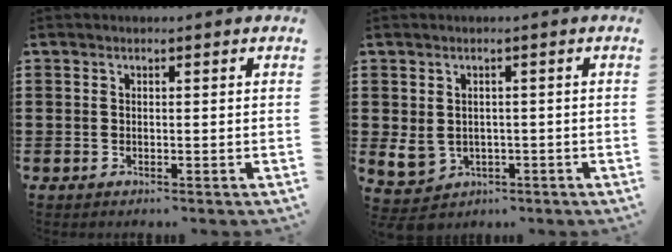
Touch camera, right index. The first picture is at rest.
{"total": 3.2, "force": [-0.6, 2.8, 1.4], "torque": [-0.049, -0.002, -0.016]}